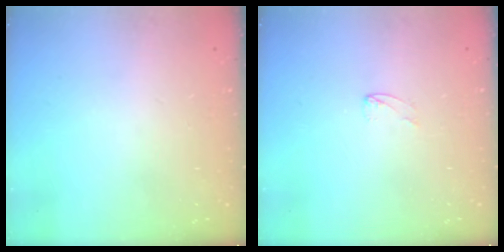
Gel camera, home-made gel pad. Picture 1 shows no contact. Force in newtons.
{"total": 1.7, "press": 1.7, "slide": 0.1}